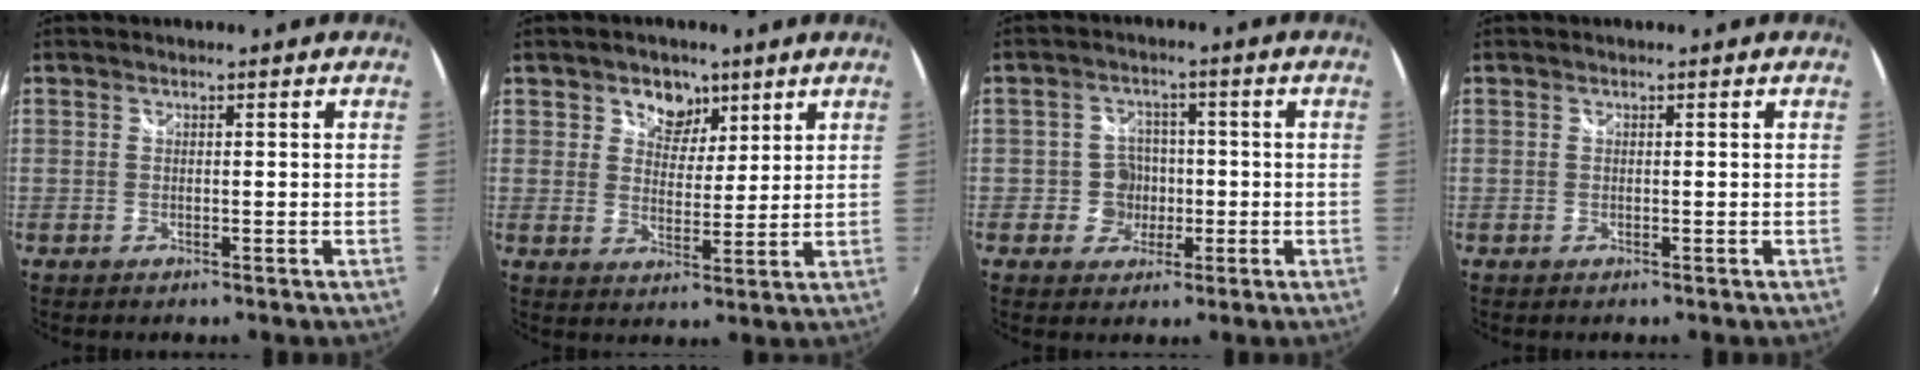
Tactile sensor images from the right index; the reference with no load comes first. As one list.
[{"total": 6.1, "force": [3.4, 4.5, 2.2], "torque": [-0.028, 0.000, 0.055]}, {"total": 4.8, "force": [-1.2, 4.6, 0.7], "torque": [-0.011, 0.011, -0.017]}, {"total": 0.0}]